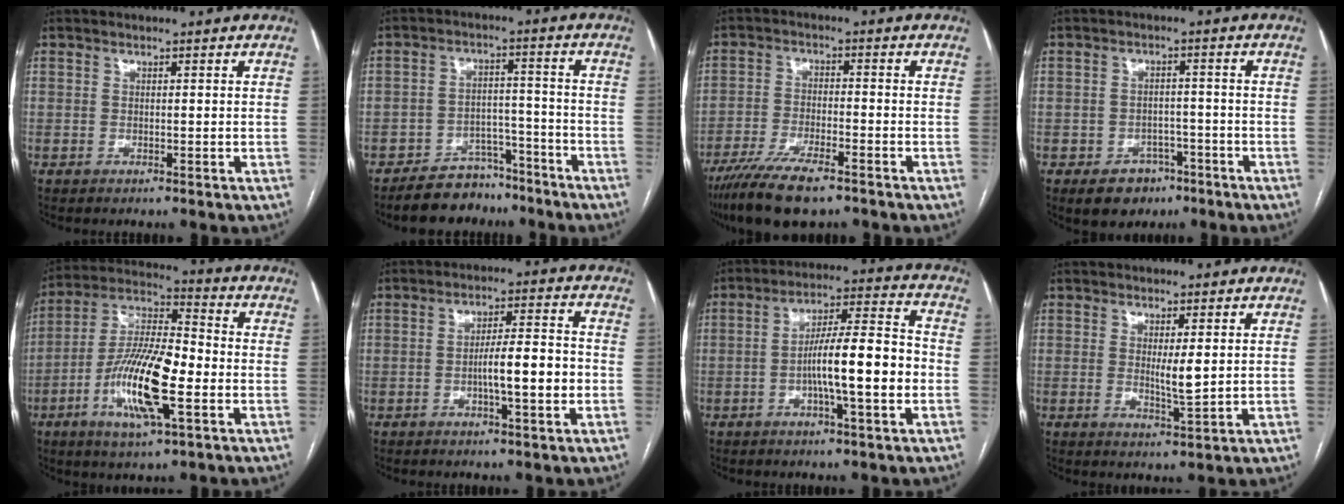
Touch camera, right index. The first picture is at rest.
{"total": 8.0, "force": [-6.8, 4.1, 1.0], "torque": [-0.004, 0.026, -0.109]}
{"total": 11.1, "force": [-8.1, 2.6, 7.1], "torque": [-0.124, -0.024, -0.139]}
{"total": 5.8, "force": [-3.3, 4.3, 1.9], "torque": [-0.025, 0.010, -0.039]}
{"total": 15.4, "force": [-4.5, 3.3, 14.3], "torque": [-0.284, -0.002, -0.083]}
{"total": 7.7, "force": [-1.7, 0.9, 7.4], "torque": [-0.121, 0.013, -0.027]}
{"total": 12.4, "force": [-2.6, 1.2, 12.1], "torque": [-0.200, 0.016, -0.046]}
{"total": 3.3, "force": [0.6, 0.3, 3.3], "torque": [-0.059, -0.010, 0.014]}